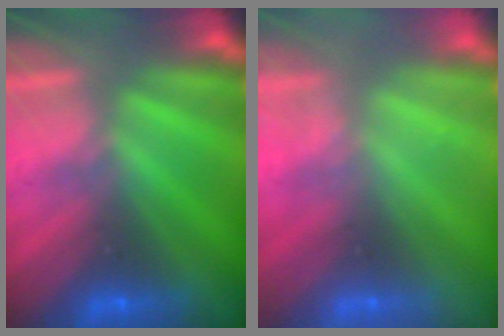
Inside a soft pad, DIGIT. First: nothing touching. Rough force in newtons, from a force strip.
{"total": 2.1}